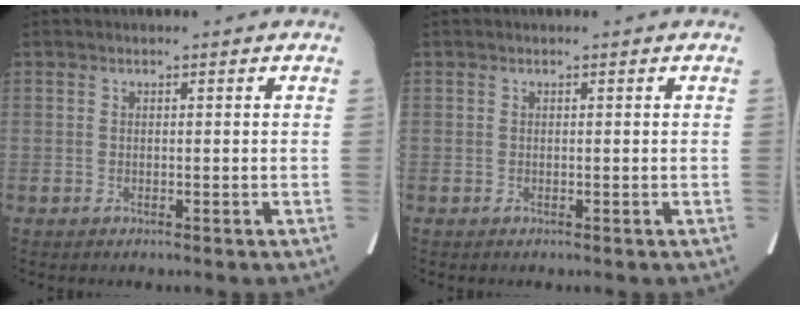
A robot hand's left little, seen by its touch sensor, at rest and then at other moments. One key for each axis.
{"total": 0.0}